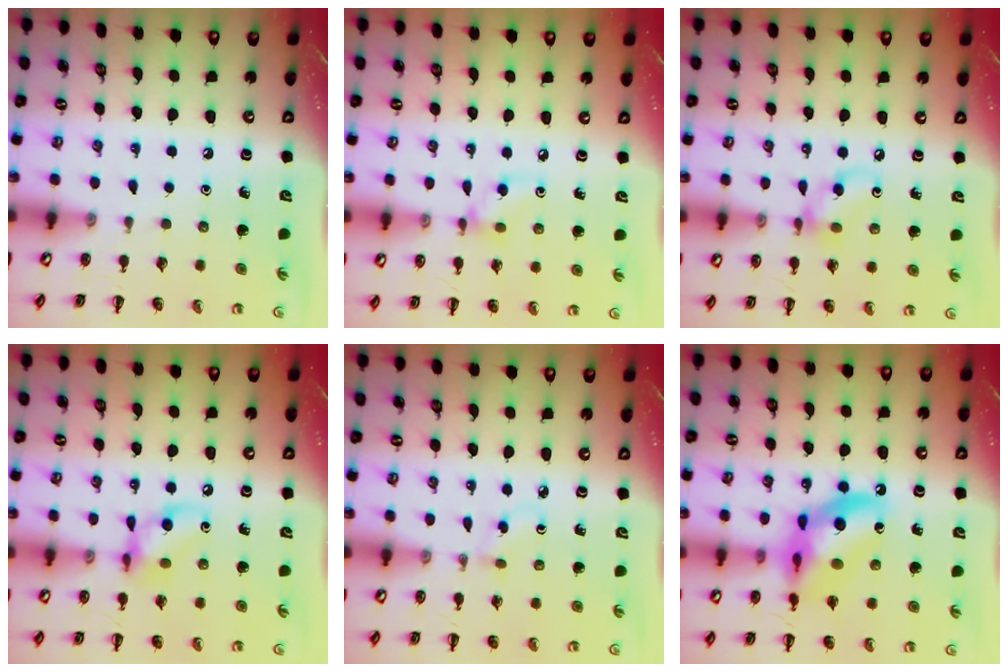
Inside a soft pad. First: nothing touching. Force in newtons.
{"total": 4.5, "press": 4.4, "slide": 0.8}
{"total": 7.5, "press": 7.5, "slide": 0.9}
{"total": 9.3, "press": 9.3, "slide": 1.2}
{"total": 1.9, "press": 1.7, "slide": 0.9}
{"total": 15.0, "press": 14.7, "slide": 3.1}